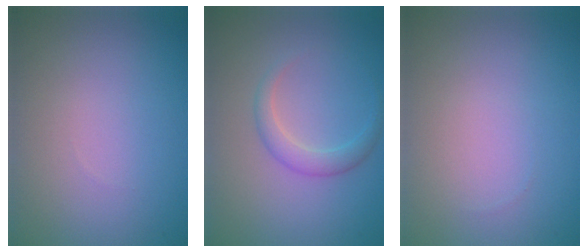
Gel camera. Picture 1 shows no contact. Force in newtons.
{"total": 2.0, "press": 2.0, "slide": 0.2}
{"total": 0.0}